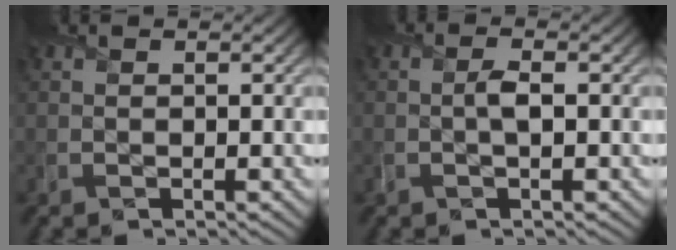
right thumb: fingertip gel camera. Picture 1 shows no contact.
{"total": 1.3, "force": [-0.3, 0.2, 1.3], "torque": [-0.025, 0.003, -0.008]}